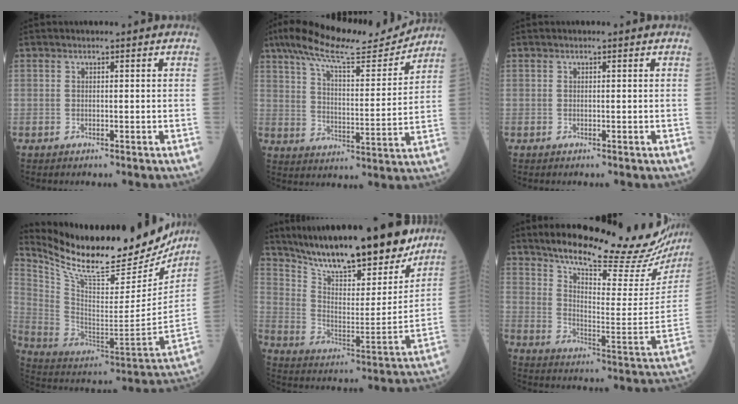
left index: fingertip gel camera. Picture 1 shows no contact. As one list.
[{"total": 15.8, "force": [13.9, 1.7, 7.3], "torque": [-0.132, 0.003, 0.216]}, {"total": 0.0}, {"total": 26.6, "force": [23.0, 6.2, 11.8], "torque": [-0.216, -0.050, 0.346]}, {"total": 23.0, "force": [19.5, 4.5, 11.3], "torque": [-0.184, -0.027, 0.295]}, {"total": 25.6, "force": [22.0, 2.7, 12.8], "torque": [-0.196, -0.070, 0.291]}]